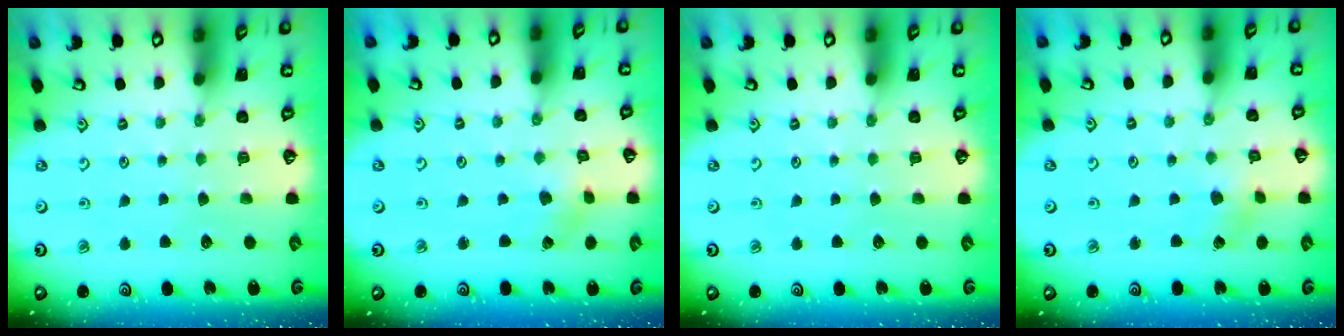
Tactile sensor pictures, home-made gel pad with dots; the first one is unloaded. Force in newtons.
{"total": 1.8, "press": 1.7, "slide": 0.3}
{"total": 0.0}
{"total": 2.5, "press": 2.4, "slide": 0.7}